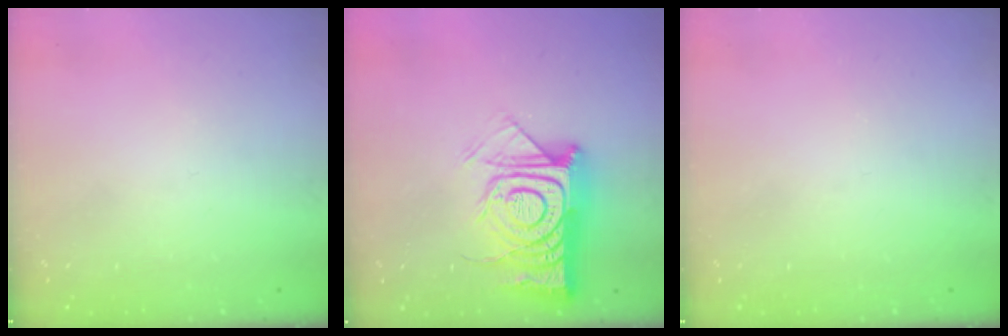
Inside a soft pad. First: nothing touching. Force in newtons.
{"total": 16.9, "press": 16.9, "slide": 1.2}
{"total": 0.0}